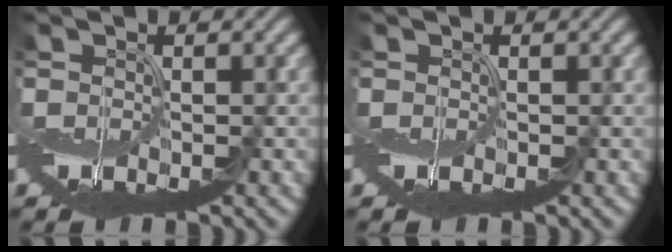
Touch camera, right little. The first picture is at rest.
{"total": 0.0}